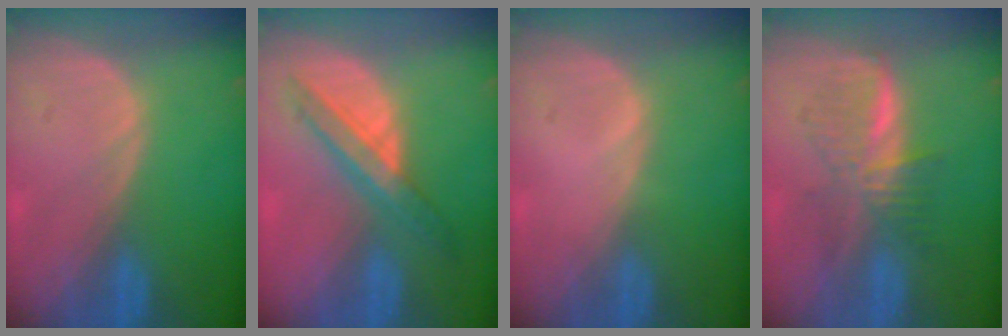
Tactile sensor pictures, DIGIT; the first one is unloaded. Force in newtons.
{"total": 5.9, "press": 5.9, "slide": 0.6}
{"total": 0.5, "press": 0.1, "slide": 0.5}
{"total": 6.0, "press": 6.0, "slide": 0.1}